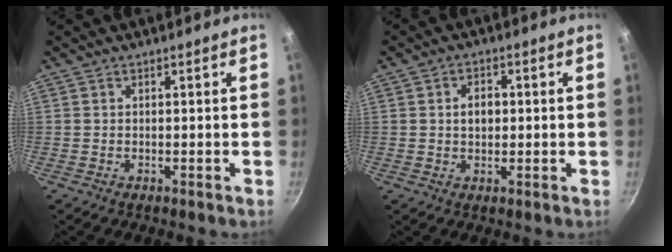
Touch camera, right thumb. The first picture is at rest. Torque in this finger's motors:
{"motor_torque": [-0.40, 0.22, 0.17, -0.03, 0.01]}